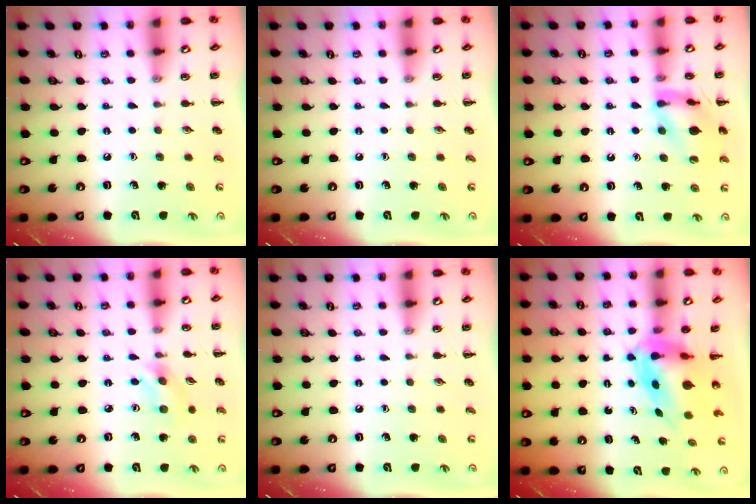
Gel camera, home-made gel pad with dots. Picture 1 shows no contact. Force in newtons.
{"total": 0.0}
{"total": 14.9, "press": 14.8, "slide": 1.4}
{"total": 3.1, "press": 3.0, "slide": 0.8}
{"total": 0.0}
{"total": 6.4, "press": 6.1, "slide": 1.9}